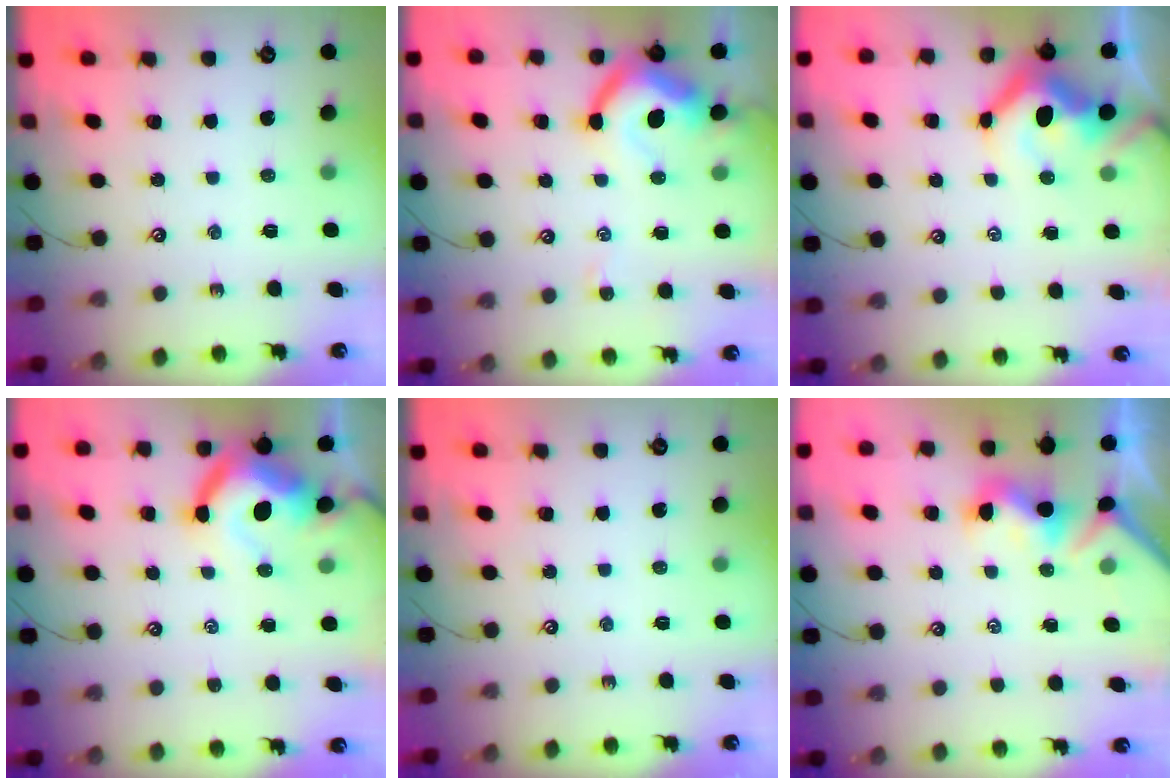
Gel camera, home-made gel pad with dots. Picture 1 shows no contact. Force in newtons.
{"total": 9.3, "press": 9.2, "slide": 1.5}
{"total": 9.7, "press": 9.6, "slide": 1.7}
{"total": 11.8, "press": 11.7, "slide": 1.4}
{"total": 0.0}
{"total": 1.5, "press": 1.3, "slide": 0.8}